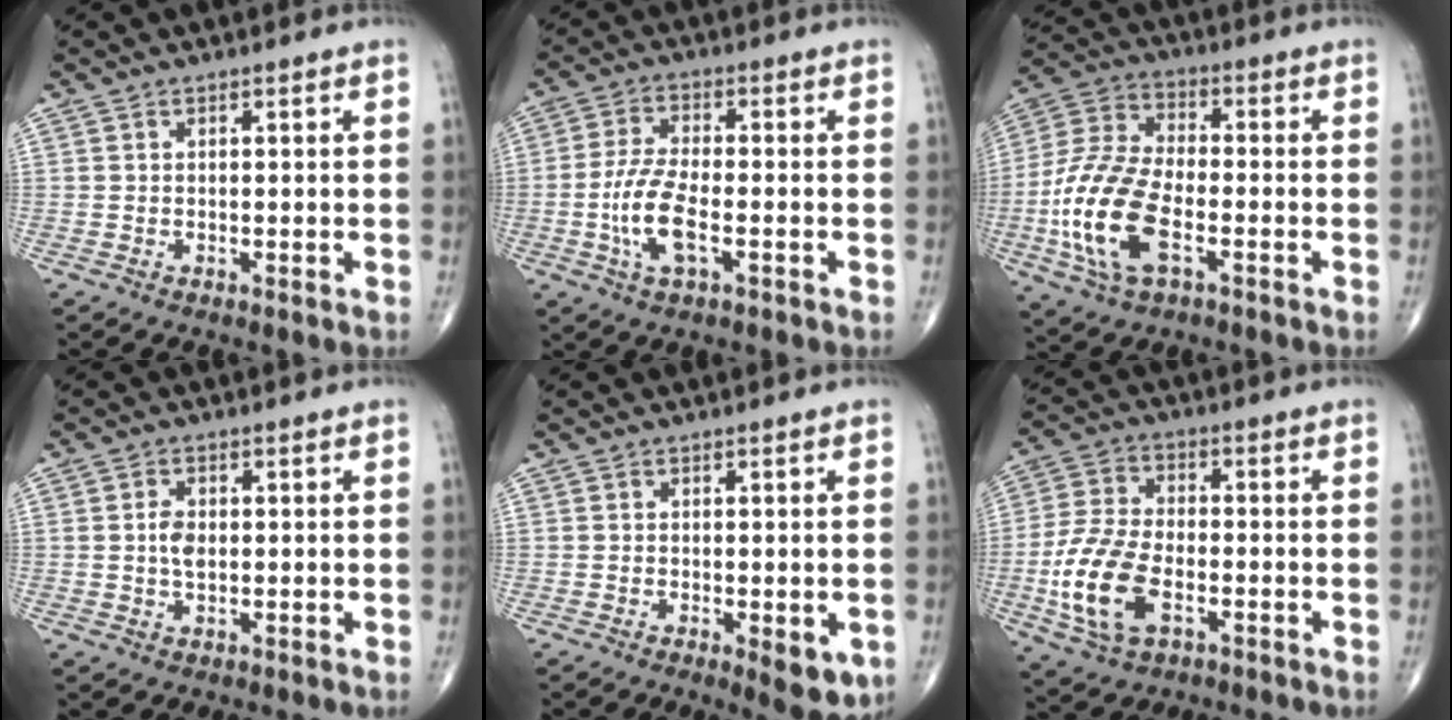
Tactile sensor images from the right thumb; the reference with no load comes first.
{"total": 8.8, "force": [-2.4, 3.3, 7.8], "torque": [-0.168, 0.009, -0.048]}
{"total": 16.7, "force": [-4.8, 8.3, 13.7], "torque": [-0.294, 0.016, -0.092]}
{"total": 3.0, "force": [0.1, 1.8, 2.4], "torque": [-0.043, 0.001, -0.001]}
{"total": 5.7, "force": [-1.7, 2.1, 5.0], "torque": [-0.051, -0.011, -0.019]}
{"total": 13.3, "force": [-3.9, 7.3, 10.5], "torque": [-0.221, 0.010, -0.075]}